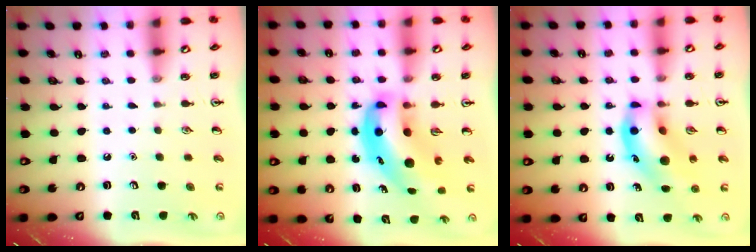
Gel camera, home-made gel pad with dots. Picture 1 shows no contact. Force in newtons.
{"total": 11.3, "press": 10.8, "slide": 3.3}
{"total": 14.4, "press": 13.8, "slide": 4.0}